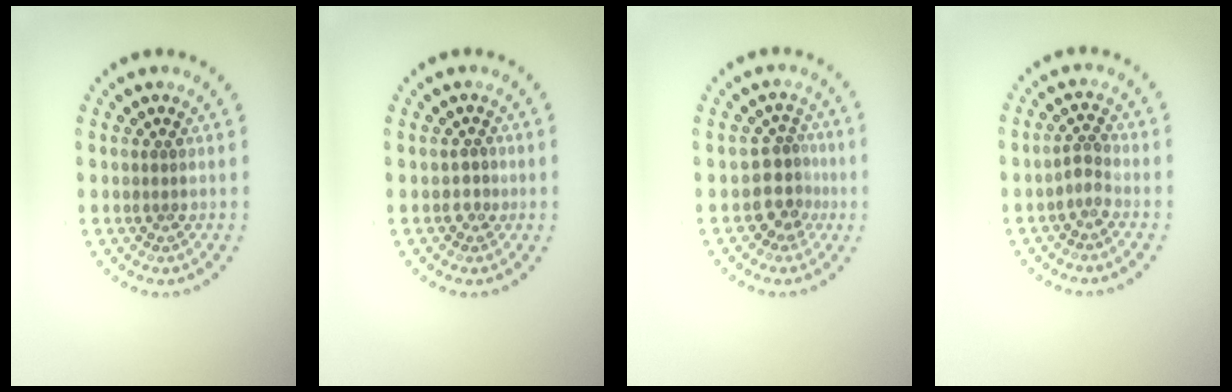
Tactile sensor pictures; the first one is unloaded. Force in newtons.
{"total": 1.0, "press": 0.8, "slide": 0.6}
{"total": 2.8, "press": 2.2, "slide": 1.7}
{"total": 1.3, "press": 1.0, "slide": 0.8}